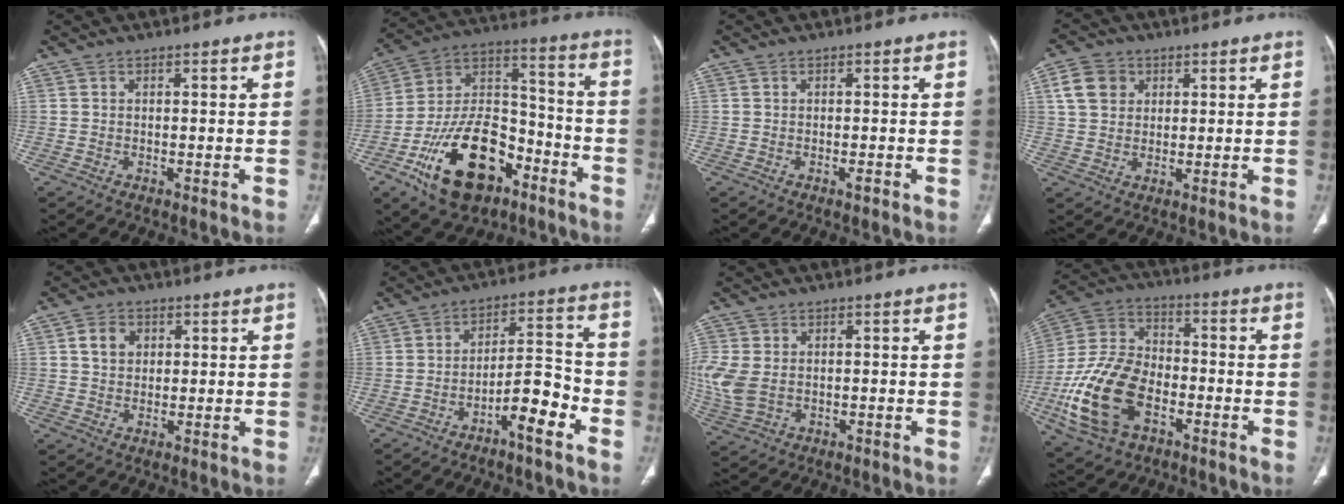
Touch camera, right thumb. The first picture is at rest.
{"total": 22.7, "force": [-11.5, 13.0, 14.7], "torque": [-0.227, 0.083, -0.190]}
{"total": 0.6, "force": [-0.3, 0.1, 0.5], "torque": [-0.010, 0.000, -0.005]}
{"total": 6.5, "force": [2.3, 5.3, 3.0], "torque": [-0.035, 0.001, 0.041]}
{"total": 4.3, "force": [1.3, 3.5, 2.1], "torque": [-0.018, 0.000, 0.021]}
{"total": 8.5, "force": [-4.8, 2.0, 6.7], "torque": [-0.103, 0.048, -0.076]}
{"total": 8.1, "force": [-0.4, 5.7, 5.8], "torque": [-0.153, 0.000, 0.004]}
{"total": 18.4, "force": [-6.5, 11.5, 12.8], "torque": [-0.253, 0.028, -0.120]}